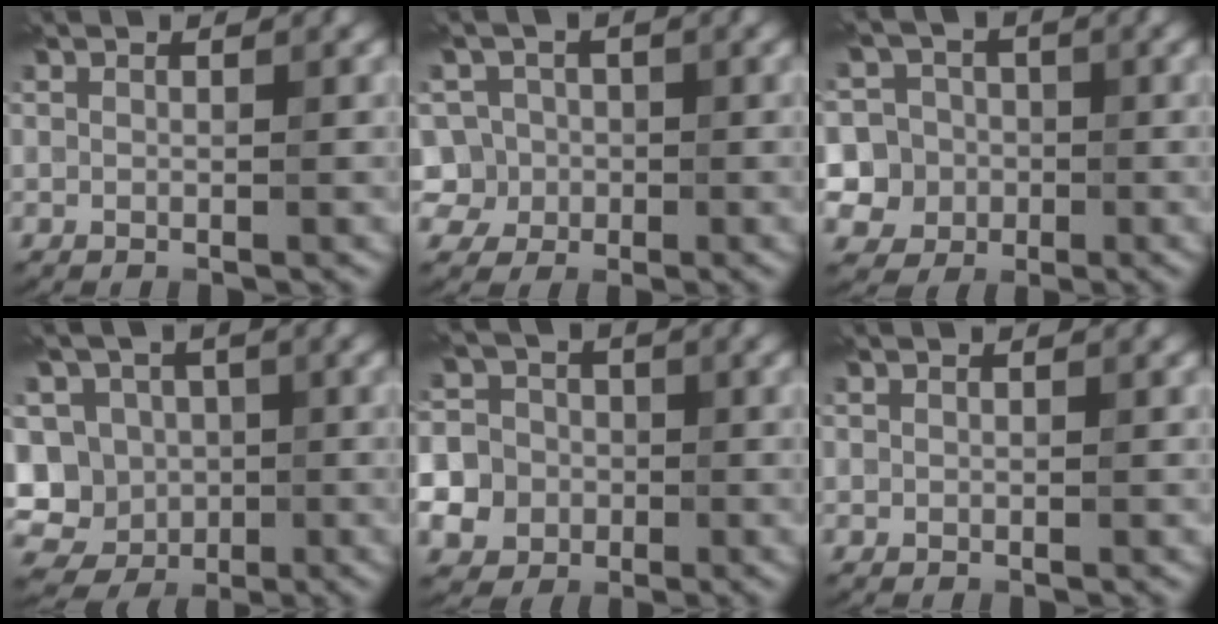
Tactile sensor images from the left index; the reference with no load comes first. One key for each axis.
{"total": 5.5, "fx": -0.9, "fy": 5.2, "fz": 1.5, "tx": -0.018, "ty": 0.023, "tz": -0.039}
{"total": 8.1, "fx": -0.8, "fy": 7.8, "fz": 2.0, "tx": -0.047, "ty": 0.019, "tz": -0.036}
{"total": 13.2, "fx": -2.0, "fy": 12.3, "fz": 4.3, "tx": -0.108, "ty": 0.013, "tz": -0.050}
{"total": 14.5, "fx": -4.1, "fy": 13.5, "fz": 3.6, "tx": -0.112, "ty": -0.014, "tz": -0.101}
{"total": 0.0}